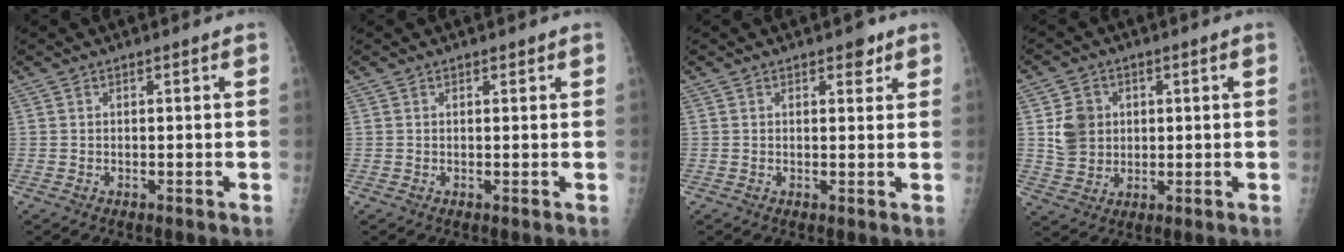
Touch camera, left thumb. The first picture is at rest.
{"total": 0.6, "force": [0.4, 0.3, 0.3], "torque": [0.000, -0.002, 0.005]}
{"total": 2.4, "force": [1.5, 1.3, 1.3], "torque": [-0.001, -0.006, 0.019]}
{"total": 7.0, "force": [1.3, 6.2, 2.9], "torque": [-0.027, -0.005, 0.028]}